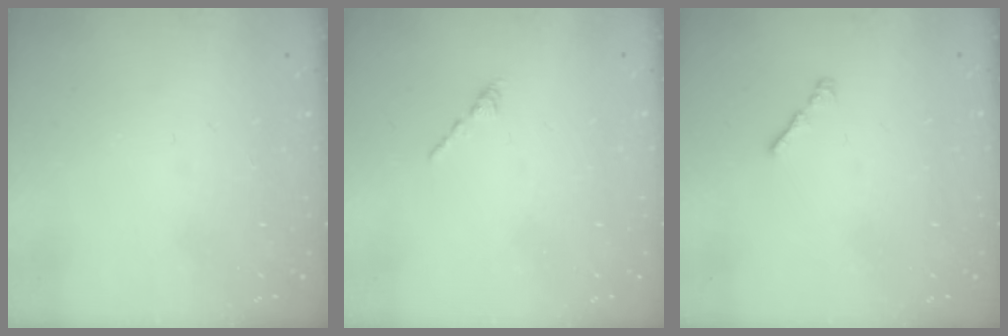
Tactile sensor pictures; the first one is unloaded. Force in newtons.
{"total": 0.6, "press": 0.5, "slide": 0.3}
{"total": 1.1, "press": 0.9, "slide": 0.5}